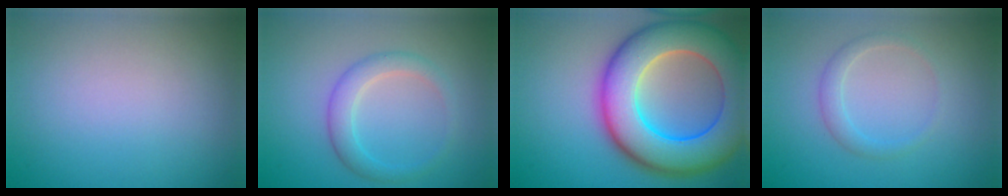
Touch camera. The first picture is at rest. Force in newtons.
{"total": 2.6, "press": 2.6, "slide": 0.1}
{"total": 12.4, "press": 12.4, "slide": 0.6}
{"total": 1.6, "press": 1.6, "slide": 0.1}